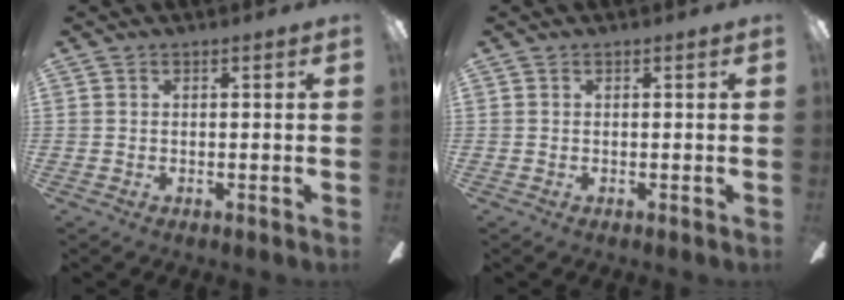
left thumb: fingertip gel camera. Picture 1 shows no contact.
{"total": 0.0}